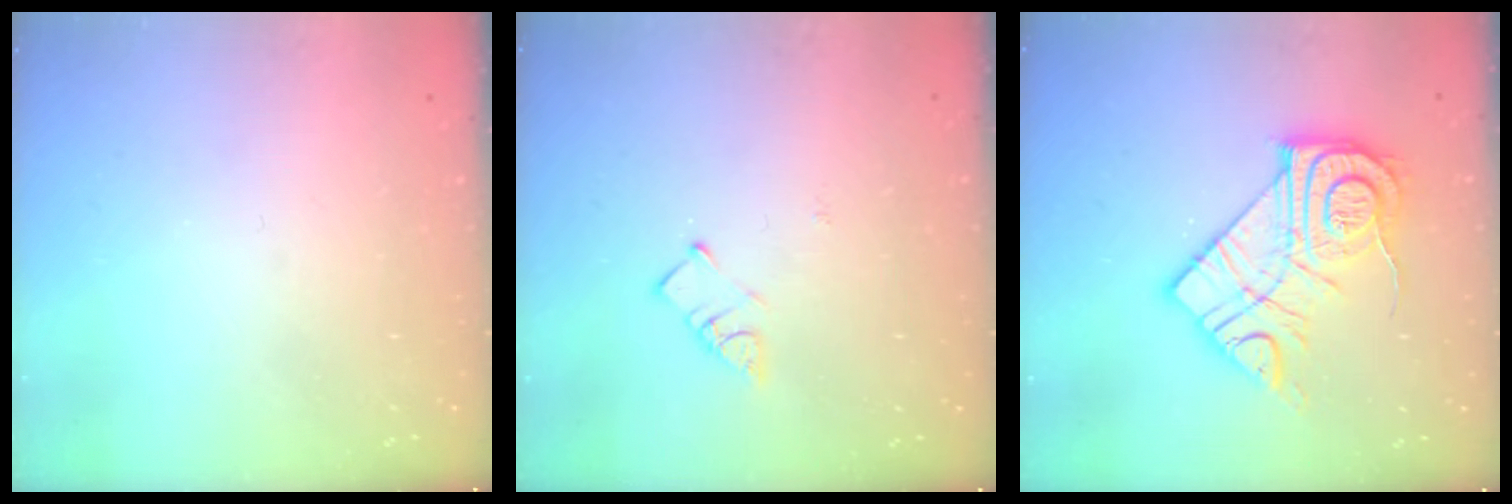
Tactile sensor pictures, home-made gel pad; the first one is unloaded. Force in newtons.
{"total": 3.3, "press": 3.3, "slide": 0.2}
{"total": 17.7, "press": 17.6, "slide": 1.4}